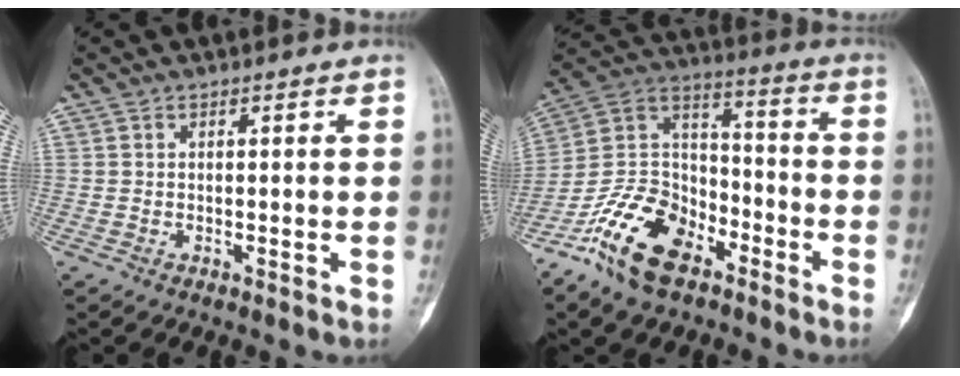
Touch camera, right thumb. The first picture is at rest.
{"total": 16.7, "force": [-10.1, 9.4, 9.5], "torque": [-0.161, 0.075, -0.195]}